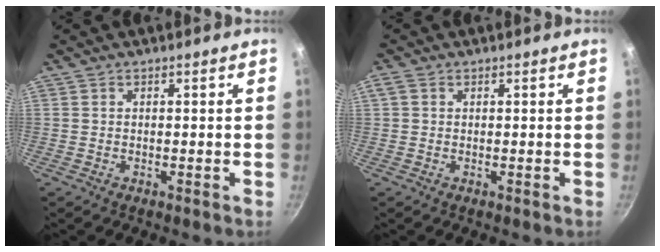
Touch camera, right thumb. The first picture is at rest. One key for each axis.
{"total": 1.3, "fx": 0.4, "fy": 1.0, "fz": 0.7, "tx": -0.017, "ty": 0.005, "tz": 0.007}